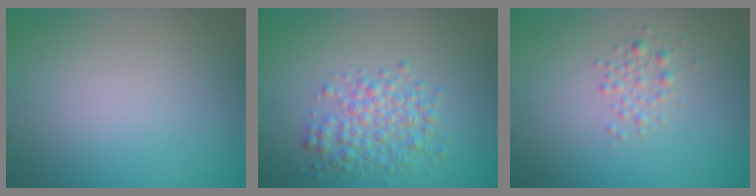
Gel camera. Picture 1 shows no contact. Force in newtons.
{"total": 3.4, "press": 3.4, "slide": 0.0}
{"total": 1.4, "press": 1.4, "slide": 0.1}